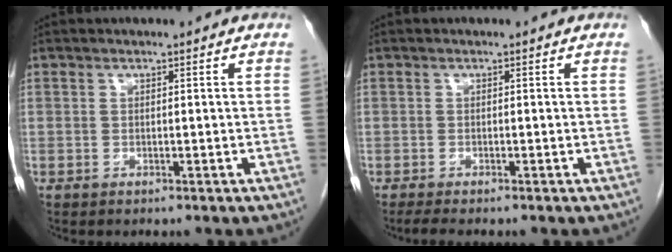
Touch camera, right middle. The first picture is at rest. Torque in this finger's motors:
{"motor_torque": [0.26, -0.15, 0.03, 0.02]}